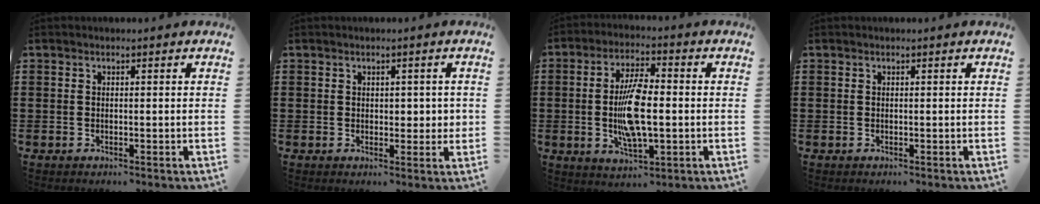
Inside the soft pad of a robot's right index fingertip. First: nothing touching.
{"total": 2.2, "force": [0.6, 1.6, 1.4], "torque": [-0.012, 0.002, 0.006]}
{"total": 9.9, "force": [-0.6, 3.5, 9.2], "torque": [-0.190, -0.004, -0.014]}
{"total": 0.0}